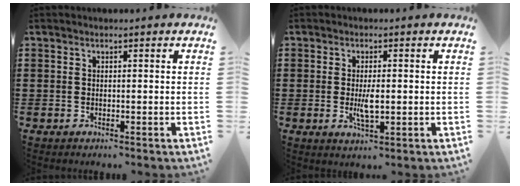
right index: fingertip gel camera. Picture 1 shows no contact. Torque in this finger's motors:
{"motor_torque": [1.20, 0.94, 0.47, 0.12]}